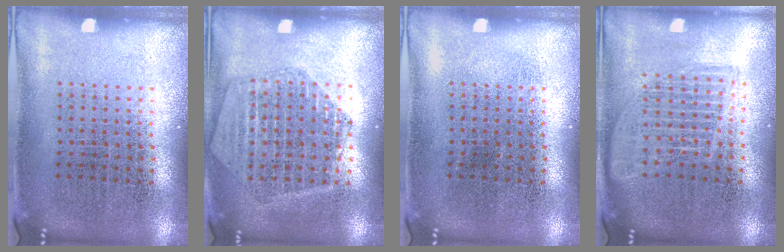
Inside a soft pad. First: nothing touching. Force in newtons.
{"total": 1.7, "press": 1.6, "slide": 0.5}
{"total": 0.0}
{"total": 1.6, "press": 1.4, "slide": 0.7}